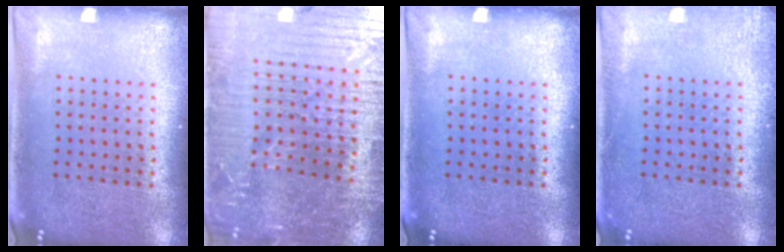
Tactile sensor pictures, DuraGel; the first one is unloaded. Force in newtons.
{"total": 5.0, "press": 4.7, "slide": 1.7}
{"total": 0.0}
{"total": 1.5, "press": 1.5, "slide": 0.3}